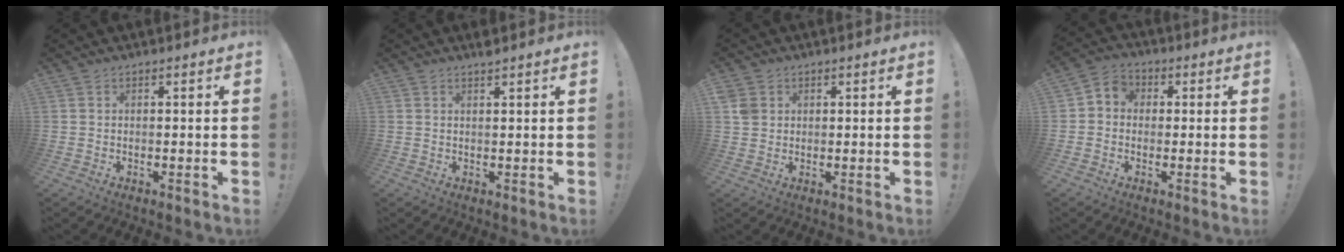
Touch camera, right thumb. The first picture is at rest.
{"total": 1.6, "force": [1.4, -0.3, 0.8], "torque": [-0.017, -0.005, 0.025]}
{"total": 3.9, "force": [1.5, 3.3, 1.3], "torque": [-0.020, 0.002, 0.032]}
{"total": 4.6, "force": [-1.0, 4.1, 1.9], "torque": [-0.041, 0.019, -0.012]}